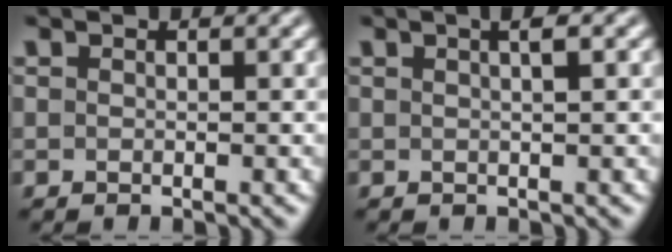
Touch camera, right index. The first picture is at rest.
{"total": 2.1, "force": [0.8, -0.1, 1.9], "torque": [-0.017, 0.009, 0.011]}